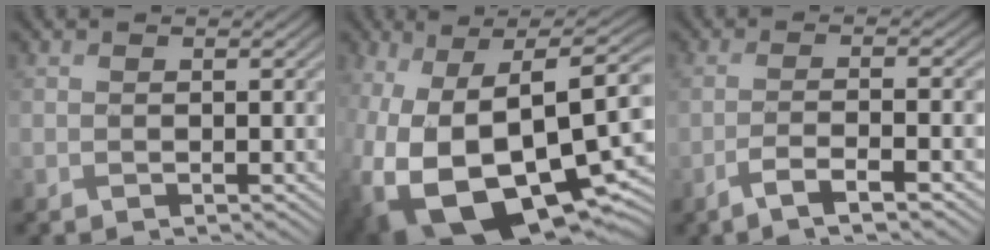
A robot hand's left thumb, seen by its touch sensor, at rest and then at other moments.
{"total": 18.8, "force": [-3.4, 11.8, 14.3], "torque": [-0.271, -0.062, -0.012]}
{"total": 5.3, "force": [-2.9, 0.8, 4.3], "torque": [-0.063, 0.012, -0.068]}